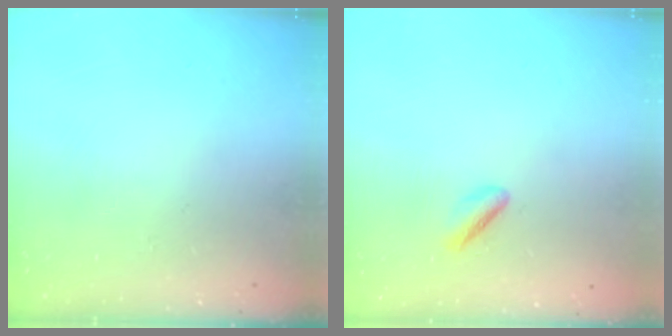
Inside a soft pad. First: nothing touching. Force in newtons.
{"total": 1.7, "press": 1.4, "slide": 1.0}